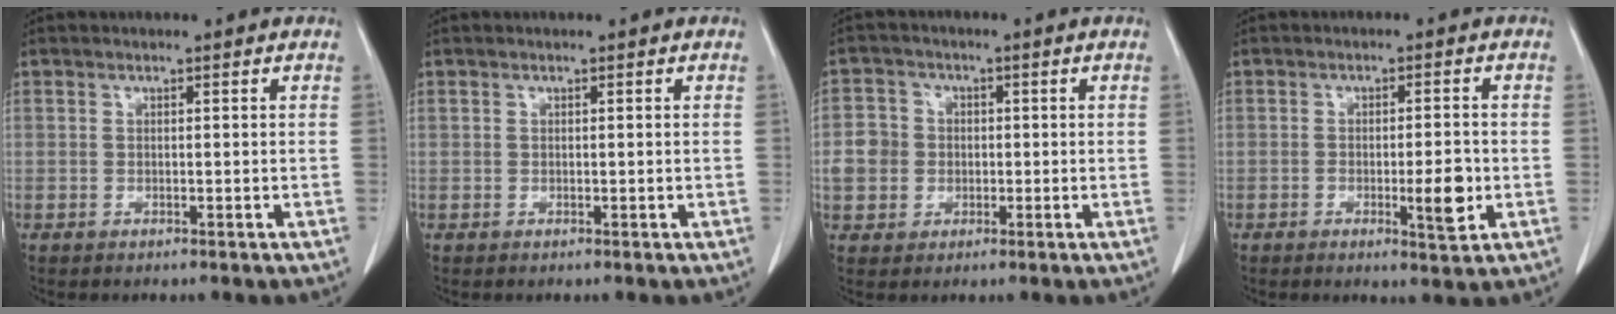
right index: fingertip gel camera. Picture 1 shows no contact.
{"total": 0.0}
{"total": 5.1, "force": [-0.3, 4.9, 1.5], "torque": [-0.035, 0.018, -0.002]}
{"total": 5.0, "force": [-1.3, 1.0, 4.7], "torque": [-0.070, -0.004, -0.015]}